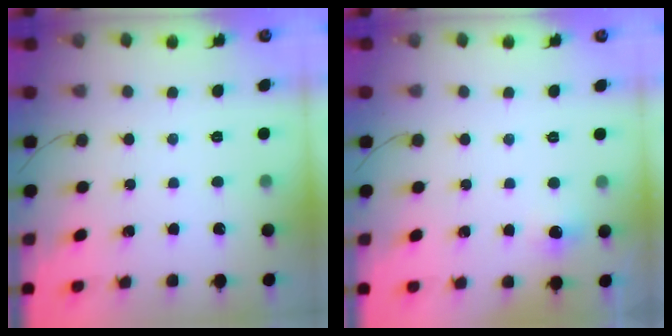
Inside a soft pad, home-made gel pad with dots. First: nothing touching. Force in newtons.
{"total": 8.0, "press": 4.2, "slide": 6.7}